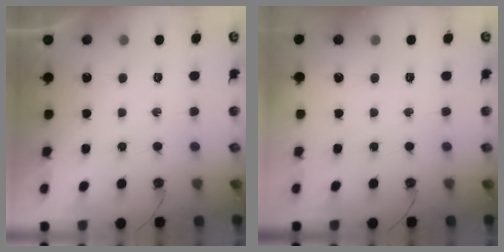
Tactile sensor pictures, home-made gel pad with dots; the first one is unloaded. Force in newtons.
{"total": 0.0}